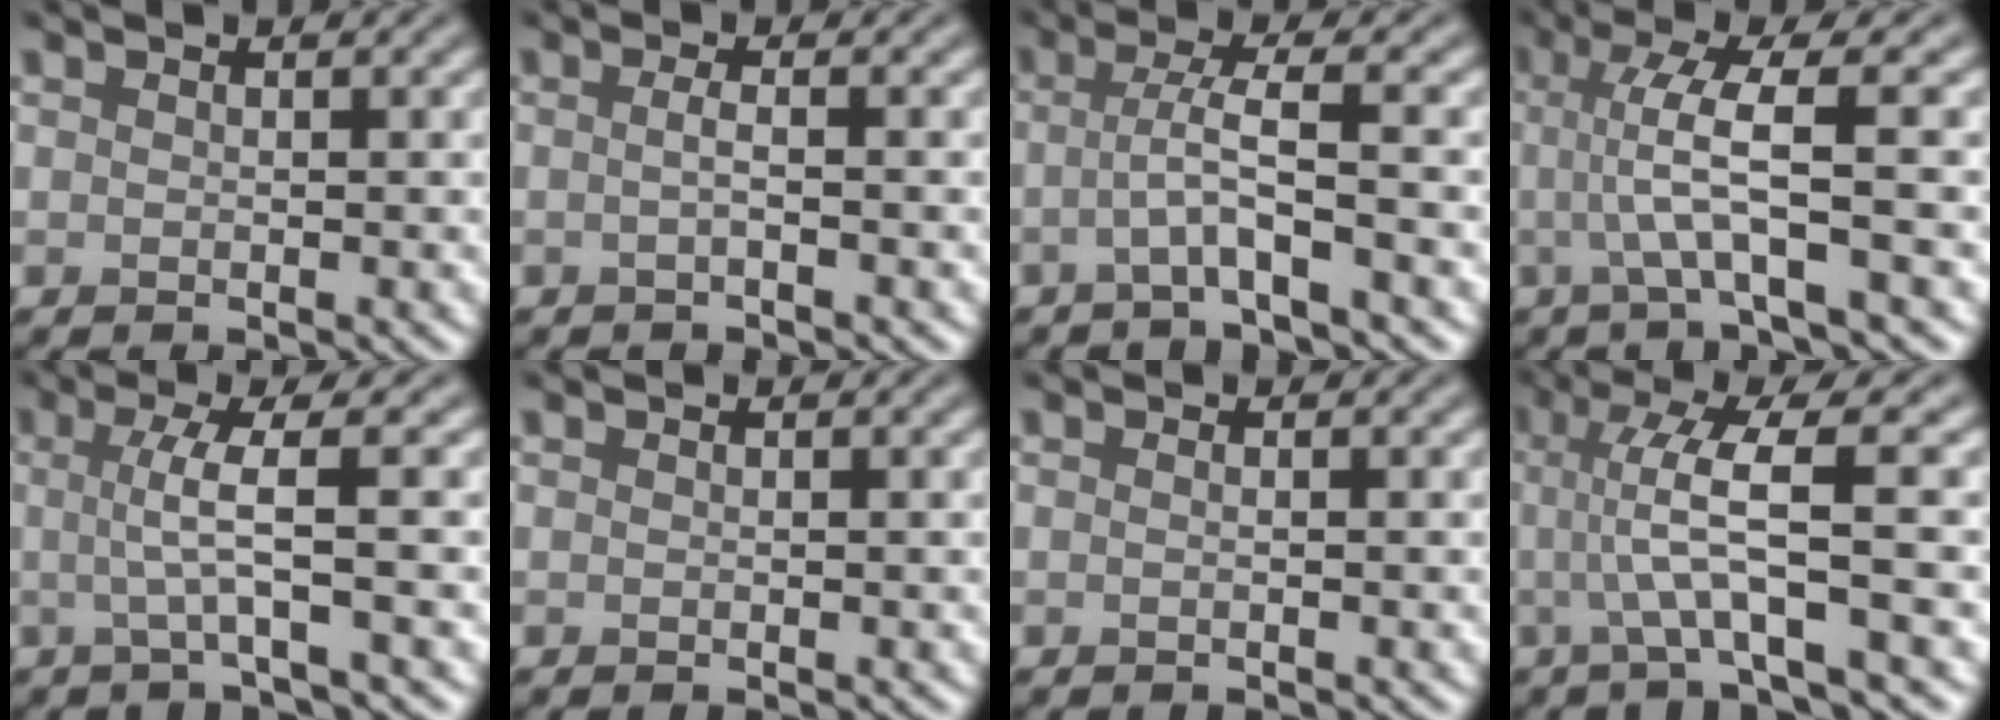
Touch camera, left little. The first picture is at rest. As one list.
[{"total": 1.4, "force": [-0.2, 0.4, 1.3], "torque": [-0.018, -0.002, -0.009]}, {"total": 3.4, "force": [-0.8, 0.3, 3.3], "torque": [-0.062, 0.006, -0.024]}, {"total": 5.3, "force": [0.1, 0.7, 5.2], "torque": [-0.095, 0.003, -0.001]}, {"total": 3.9, "force": [0.1, 0.6, 3.8], "torque": [-0.067, 0.001, -0.008]}, {"total": 0.0}, {"total": 0.6, "force": [0.0, 0.2, 0.6], "torque": [-0.008, -0.004, -0.006]}, {"total": 5.6, "force": [0.1, 0.7, 5.6], "torque": [-0.102, 0.004, 0.001]}]